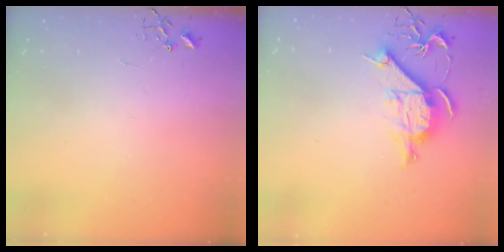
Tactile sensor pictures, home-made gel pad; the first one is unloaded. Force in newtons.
{"total": 10.4, "press": 10.4, "slide": 1.2}